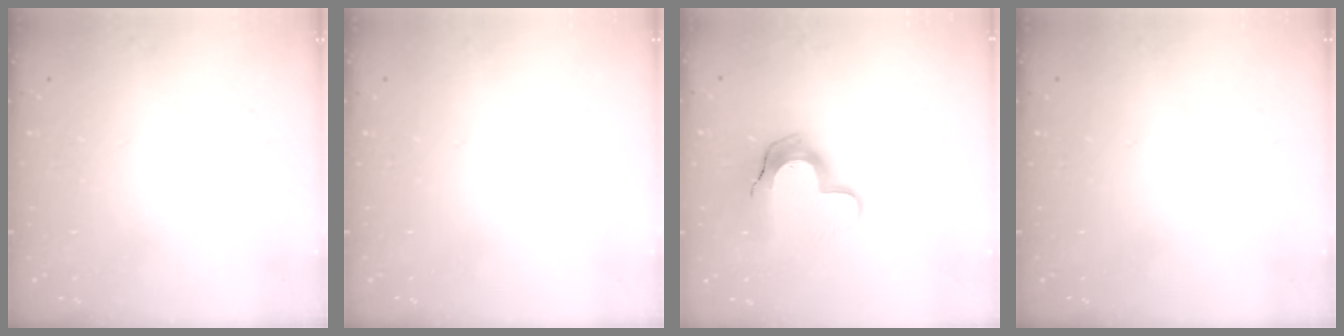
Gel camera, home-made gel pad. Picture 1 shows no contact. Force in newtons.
{"total": 0.0}
{"total": 12.7, "press": 12.7, "slide": 0.9}
{"total": 0.0}